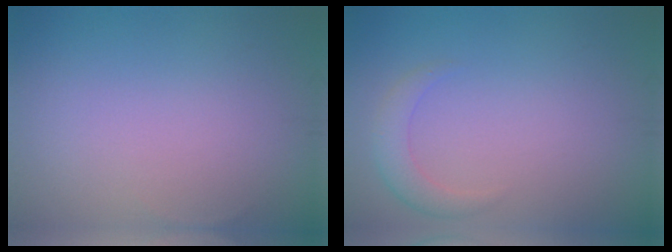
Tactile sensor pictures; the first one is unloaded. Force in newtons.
{"total": 2.1, "press": 2.1, "slide": 0.2}